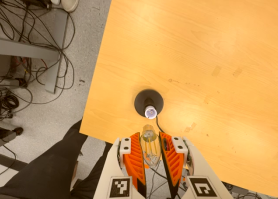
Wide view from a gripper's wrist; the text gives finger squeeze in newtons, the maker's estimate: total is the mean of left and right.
{"total": 15.6, "left": 16.0, "right": 15.2}